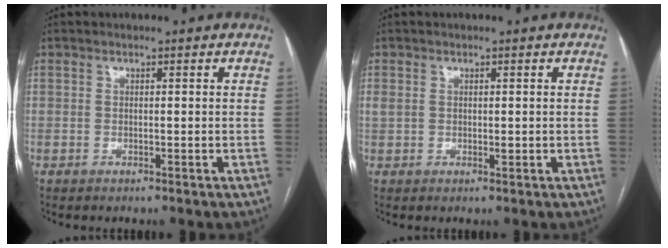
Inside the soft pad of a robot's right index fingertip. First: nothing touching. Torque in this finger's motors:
{"motor_torque": [0.12, -0.01, 0.05, 0.03]}